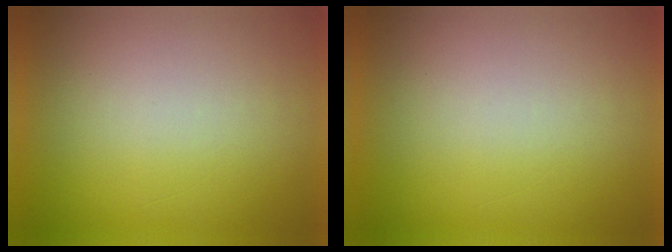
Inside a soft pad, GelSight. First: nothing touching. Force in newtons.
{"total": 0.0}